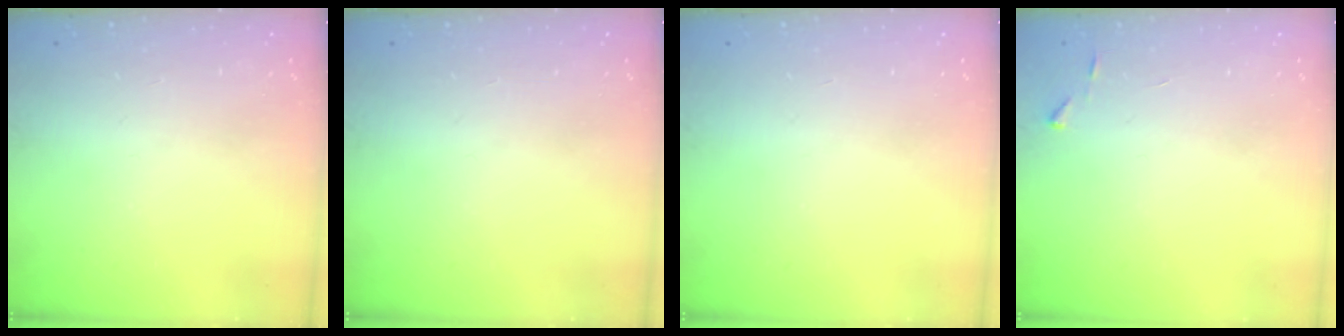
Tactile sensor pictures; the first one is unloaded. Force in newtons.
{"total": 0.0}
{"total": 0.0}
{"total": 2.7, "press": 2.7, "slide": 0.3}